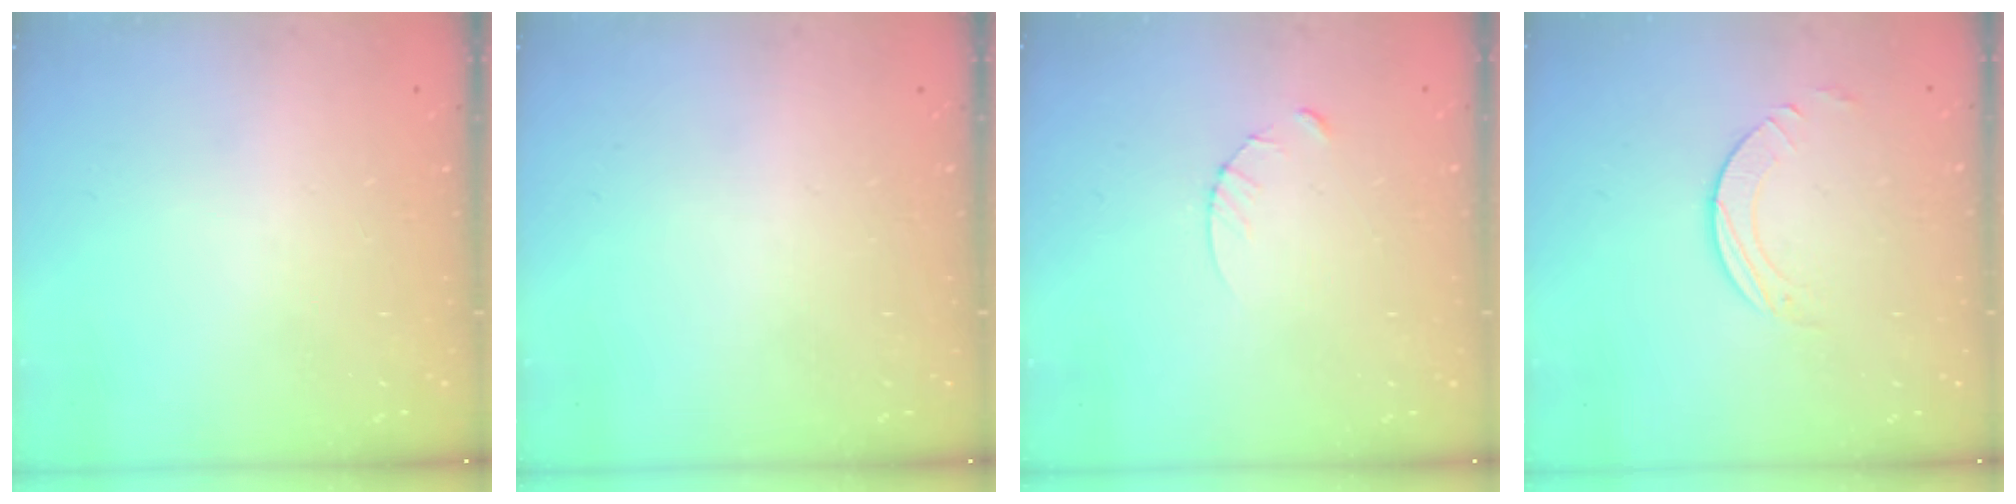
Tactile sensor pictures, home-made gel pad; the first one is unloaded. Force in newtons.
{"total": 0.0}
{"total": 3.3, "press": 3.3, "slide": 0.4}
{"total": 2.7, "press": 2.7, "slide": 0.2}